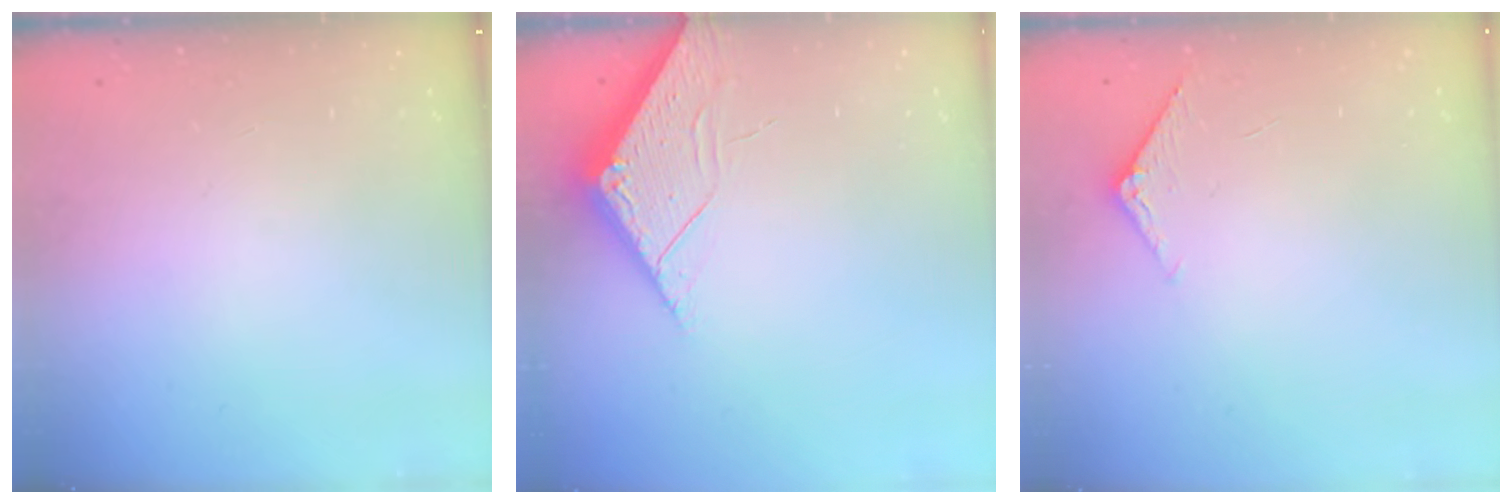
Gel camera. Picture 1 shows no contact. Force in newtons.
{"total": 4.0, "press": 3.9, "slide": 0.4}
{"total": 5.0, "press": 4.9, "slide": 0.5}